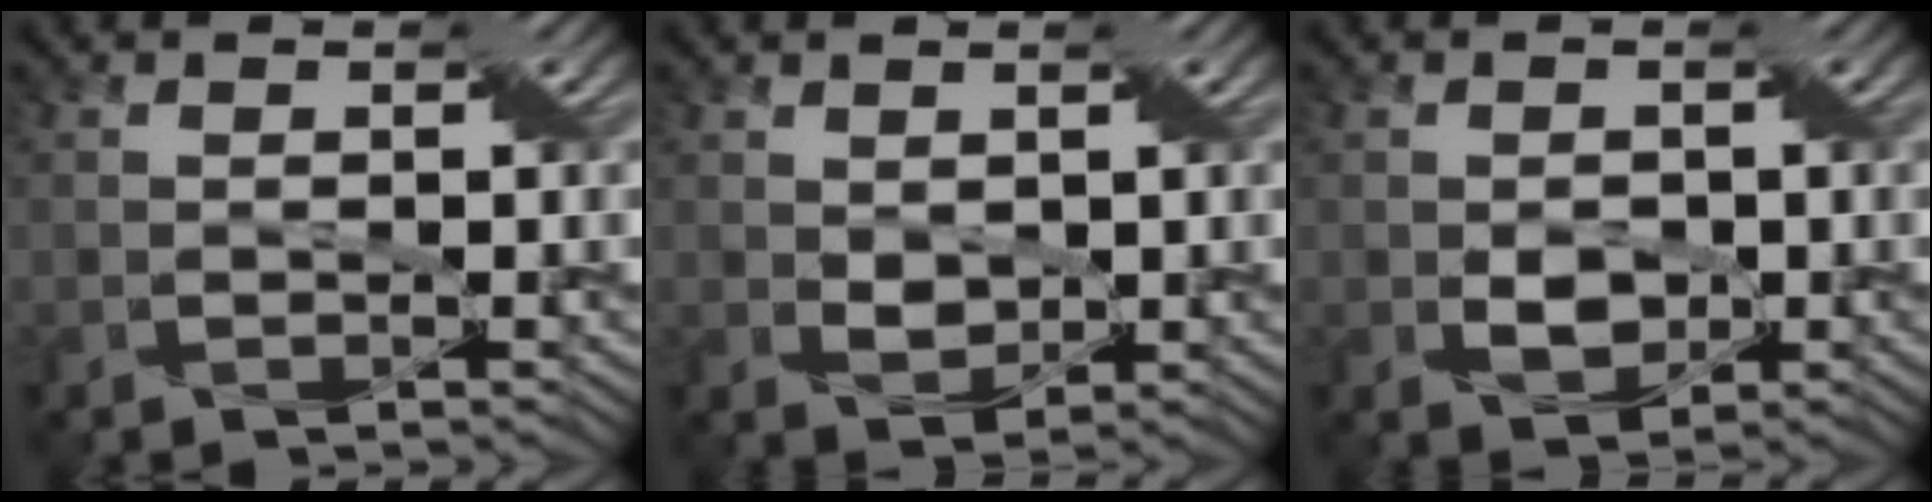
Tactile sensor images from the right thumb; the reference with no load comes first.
{"total": 2.0, "force": [0.9, 1.5, 1.1], "torque": [-0.032, -0.001, 0.018]}
{"total": 2.6, "force": [-0.5, 2.1, 1.5], "torque": [-0.032, -0.003, -0.007]}